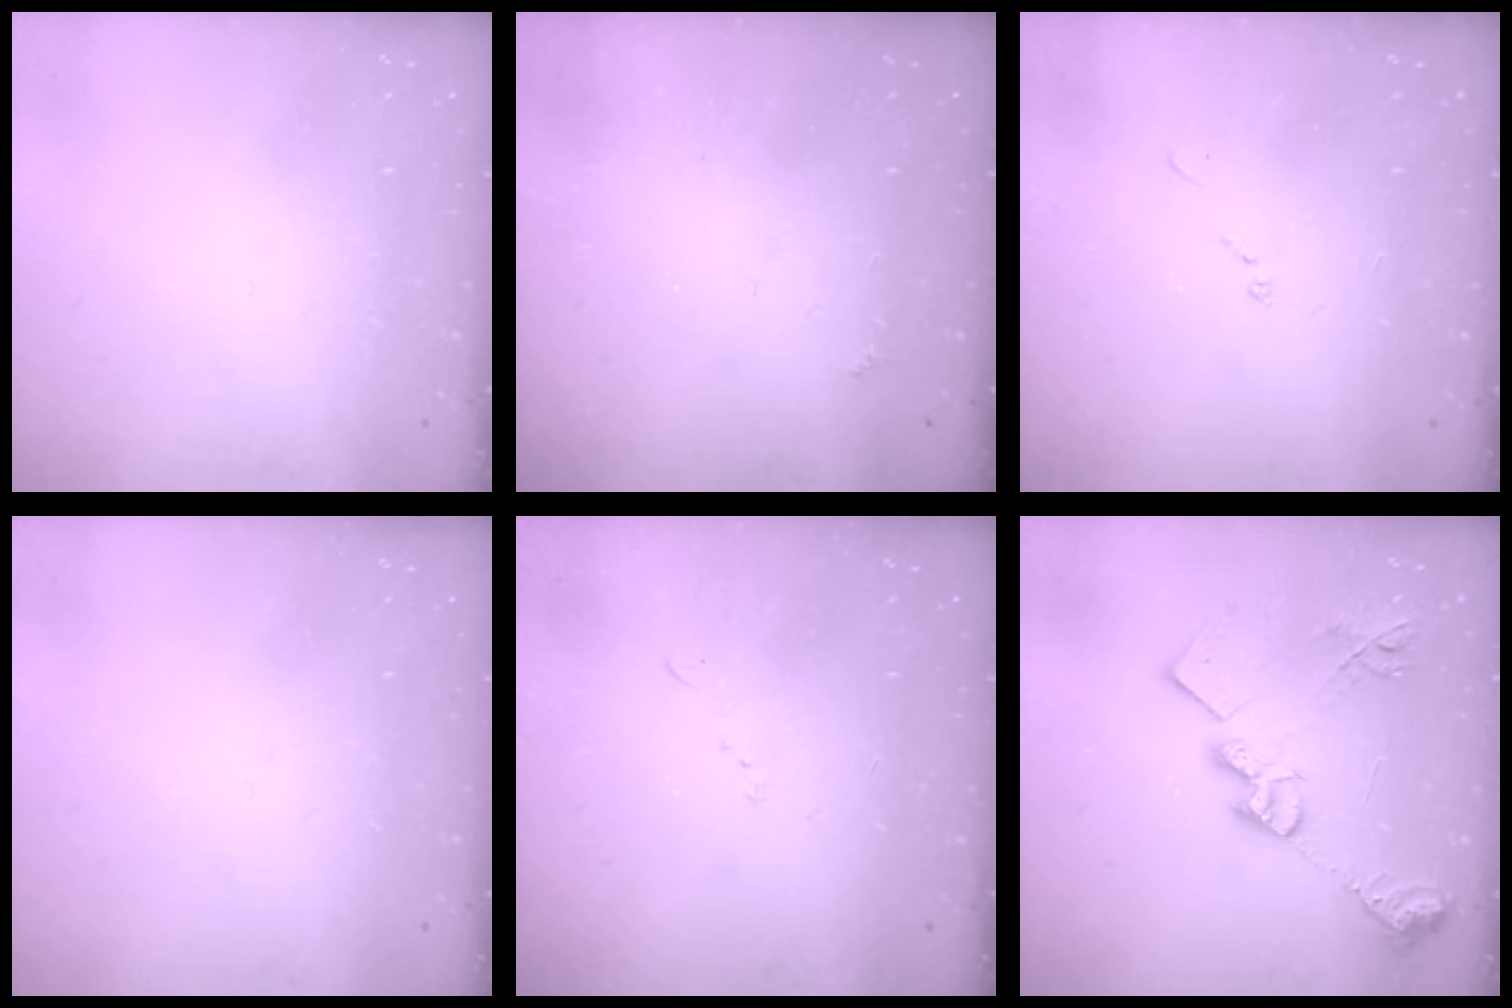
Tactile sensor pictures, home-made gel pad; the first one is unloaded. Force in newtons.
{"total": 2.1, "press": 2.0, "slide": 0.4}
{"total": 8.4, "press": 8.3, "slide": 0.9}
{"total": 0.0}
{"total": 7.2, "press": 7.1, "slide": 0.8}
{"total": 18.5, "press": 18.4, "slide": 1.3}